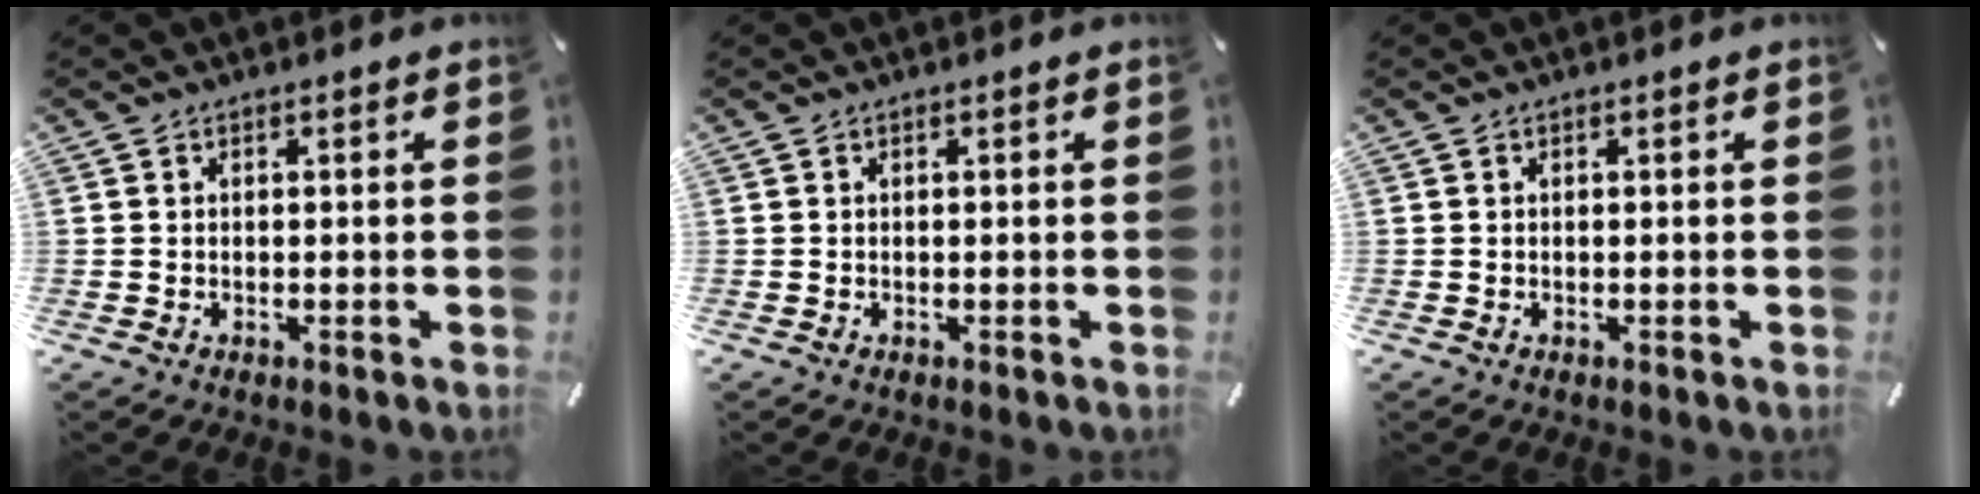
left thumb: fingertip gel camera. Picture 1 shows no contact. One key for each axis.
{"total": 0.0}
{"total": 0.0}